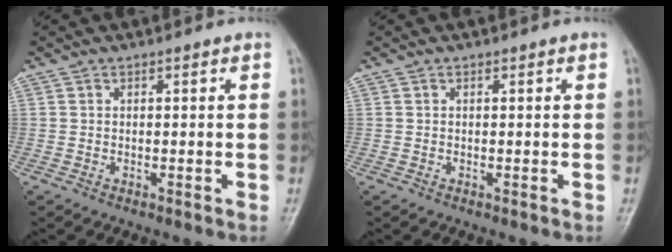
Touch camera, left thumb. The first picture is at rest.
{"total": 0.0}